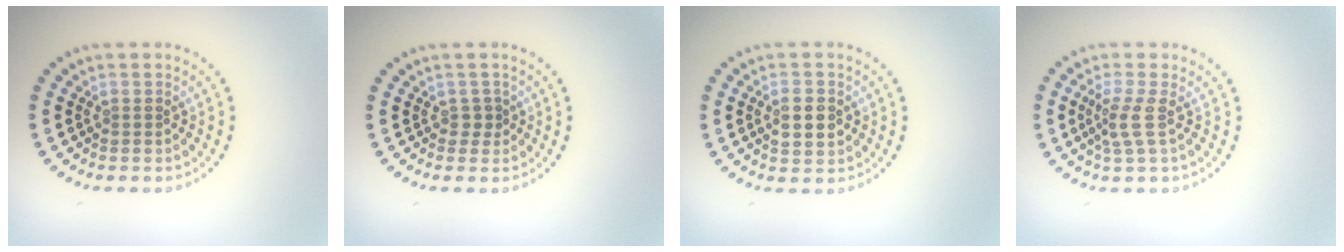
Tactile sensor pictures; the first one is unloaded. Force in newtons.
{"total": 0.9, "press": 0.8, "slide": 0.4}
{"total": 2.8, "press": 2.8, "slide": 0.1}
{"total": 2.3, "press": 1.6, "slide": 1.5}